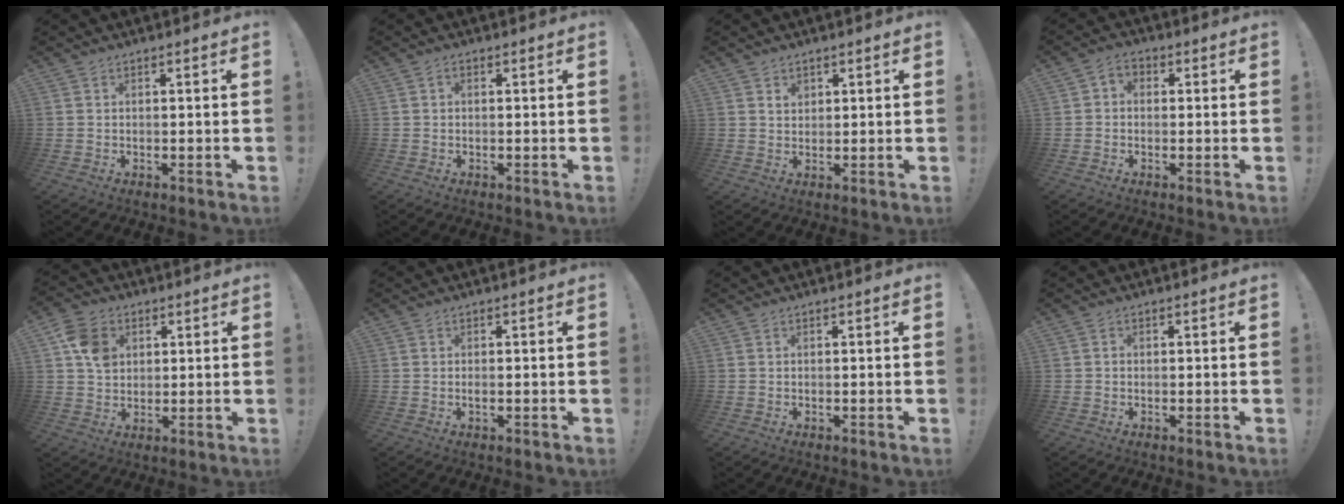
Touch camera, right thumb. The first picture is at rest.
{"total": 1.0, "force": [-0.3, 0.7, 0.6], "torque": [-0.013, 0.003, -0.005]}
{"total": 2.2, "force": [1.3, 1.7, 0.7], "torque": [0.007, -0.010, 0.021]}
{"total": 3.1, "force": [-0.8, 2.5, 1.6], "torque": [-0.029, 0.010, -0.013]}
{"total": 9.6, "force": [2.8, 7.7, 5.0], "torque": [-0.078, 0.001, 0.059]}
{"total": 0.7, "force": [-0.3, 0.1, 0.7], "torque": [-0.012, -0.002, -0.005]}
{"total": 0.0}
{"total": 0.6, "force": [-0.4, 0.5, 0.2], "torque": [-0.004, 0.003, -0.006]}